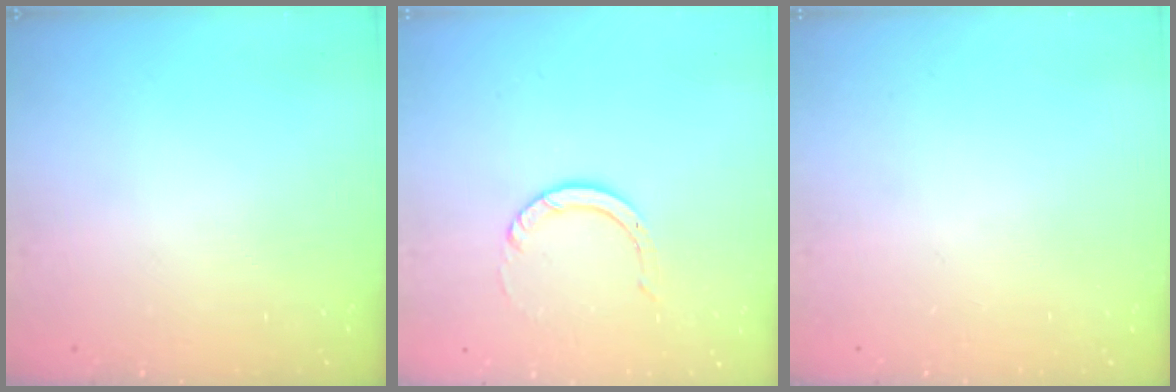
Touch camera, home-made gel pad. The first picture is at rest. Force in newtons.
{"total": 4.0, "press": 4.0, "slide": 0.3}
{"total": 0.0}